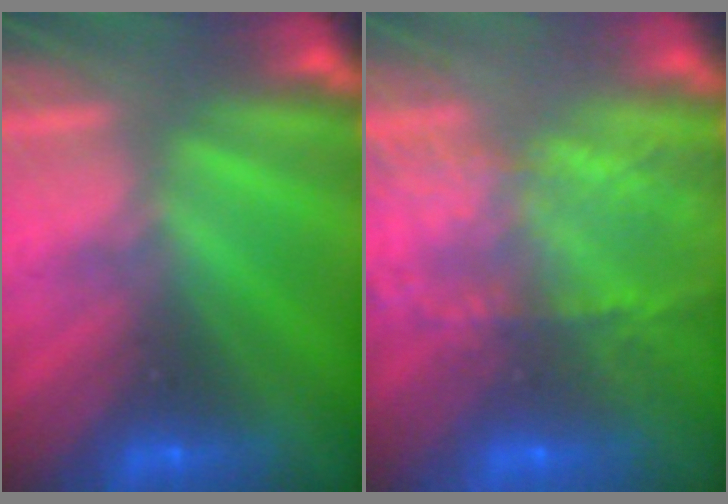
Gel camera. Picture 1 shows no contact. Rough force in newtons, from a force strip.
{"total": 9.6}